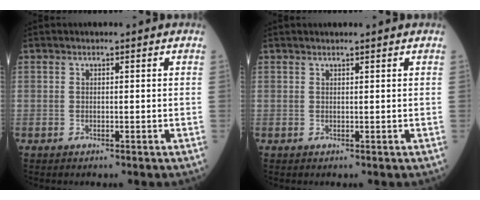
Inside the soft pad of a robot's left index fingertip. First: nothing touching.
{"total": 1.7, "force": [1.4, -0.1, 0.8], "torque": [-0.007, 0.013, 0.023]}